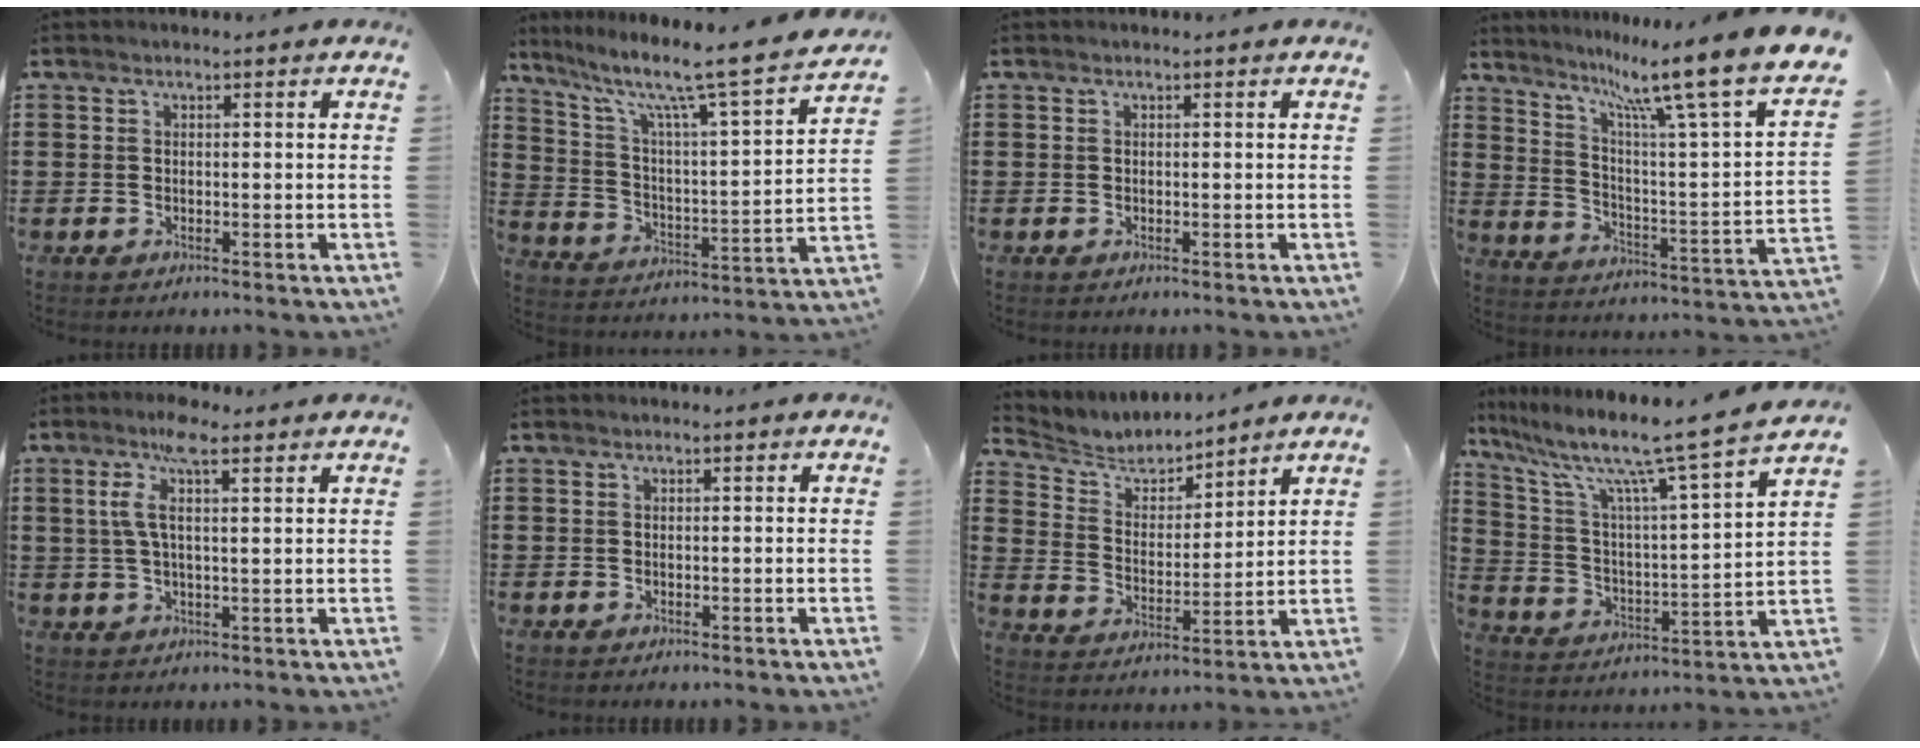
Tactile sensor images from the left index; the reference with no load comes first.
{"total": 9.5, "force": [7.5, 0.4, 5.7], "torque": [-0.126, -0.065, 0.110]}
{"total": 0.0}
{"total": 11.8, "force": [8.7, -0.2, 7.9], "torque": [-0.151, -0.077, 0.126]}
{"total": 6.5, "force": [3.3, 1.6, 5.4], "torque": [-0.114, 0.005, 0.057]}
{"total": 0.0}
{"total": 5.2, "force": [4.9, 1.5, 0.8], "torque": [-0.047, -0.028, 0.082]}
{"total": 10.8, "force": [8.7, -0.5, 6.3], "torque": [-0.150, -0.069, 0.131]}